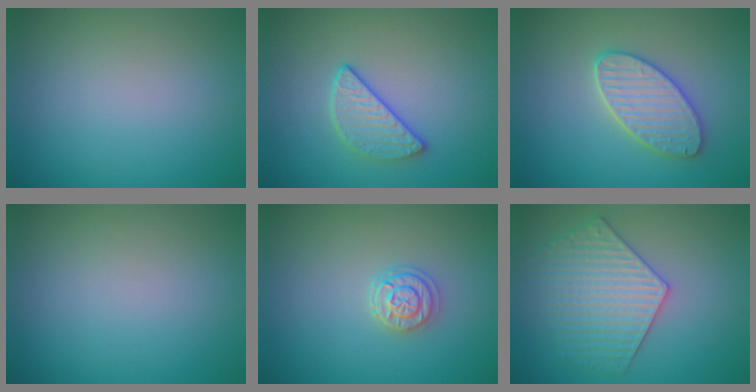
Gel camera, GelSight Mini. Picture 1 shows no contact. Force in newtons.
{"total": 3.0, "press": 2.6, "slide": 1.5}
{"total": 4.2, "press": 3.9, "slide": 1.5}
{"total": 0.0}
{"total": 2.2, "press": 2.0, "slide": 0.8}
{"total": 4.7, "press": 4.5, "slide": 1.3}